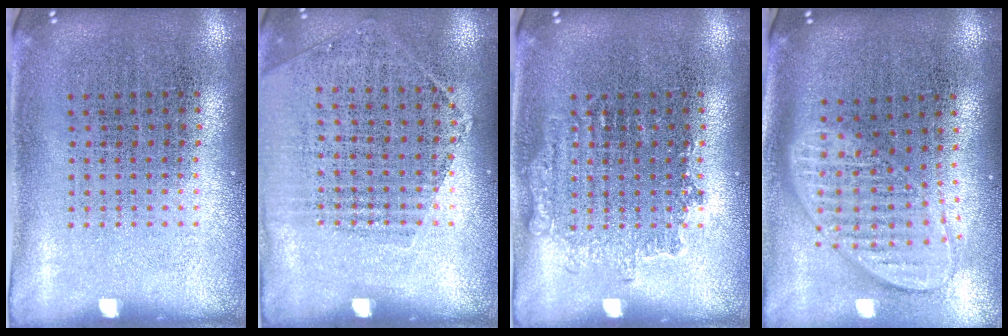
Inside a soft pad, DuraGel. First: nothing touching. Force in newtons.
{"total": 1.2, "press": 1.0, "slide": 0.6}
{"total": 1.2, "press": 1.2, "slide": 0.3}
{"total": 1.9, "press": 1.5, "slide": 1.1}